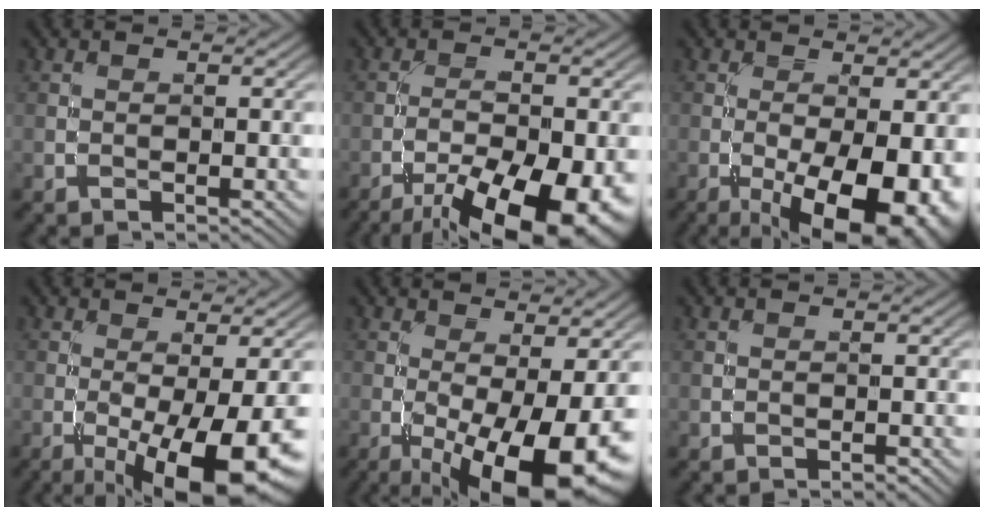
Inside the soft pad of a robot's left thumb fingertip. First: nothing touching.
{"total": 14.9, "force": [-9.3, 5.5, 10.3], "torque": [-0.156, -0.040, -0.126]}
{"total": 14.0, "force": [-5.1, 5.4, 11.9], "torque": [-0.169, -0.016, -0.063]}
{"total": 12.5, "force": [-4.8, 3.1, 11.1], "torque": [-0.164, -0.015, -0.066]}
{"total": 13.8, "force": [-4.9, 4.1, 12.2], "torque": [-0.186, -0.016, -0.067]}
{"total": 0.6, "force": [-0.4, 0.2, 0.4], "torque": [-0.004, 0.001, -0.008]}